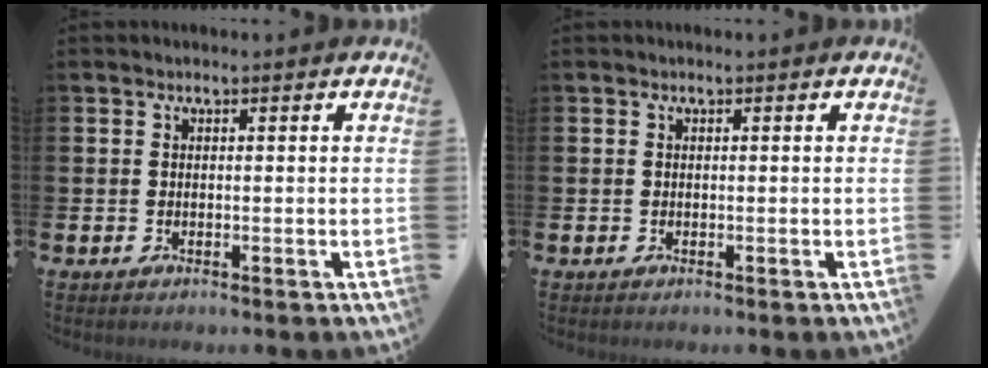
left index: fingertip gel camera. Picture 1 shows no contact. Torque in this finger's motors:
{"motor_torque": [-0.02, -0.02, -0.01, -0.01]}